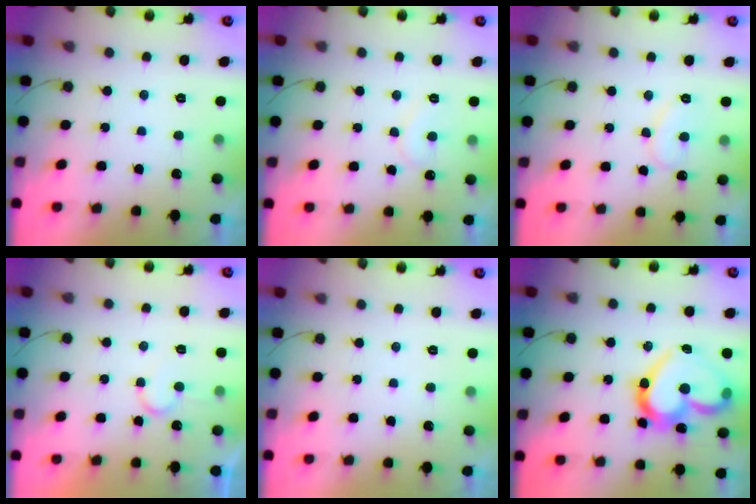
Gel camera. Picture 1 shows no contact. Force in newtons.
{"total": 6.0, "press": 6.0, "slide": 0.4}
{"total": 8.8, "press": 8.8, "slide": 0.7}
{"total": 5.1, "press": 5.1, "slide": 0.4}
{"total": 0.0}
{"total": 19.4, "press": 19.4, "slide": 1.4}